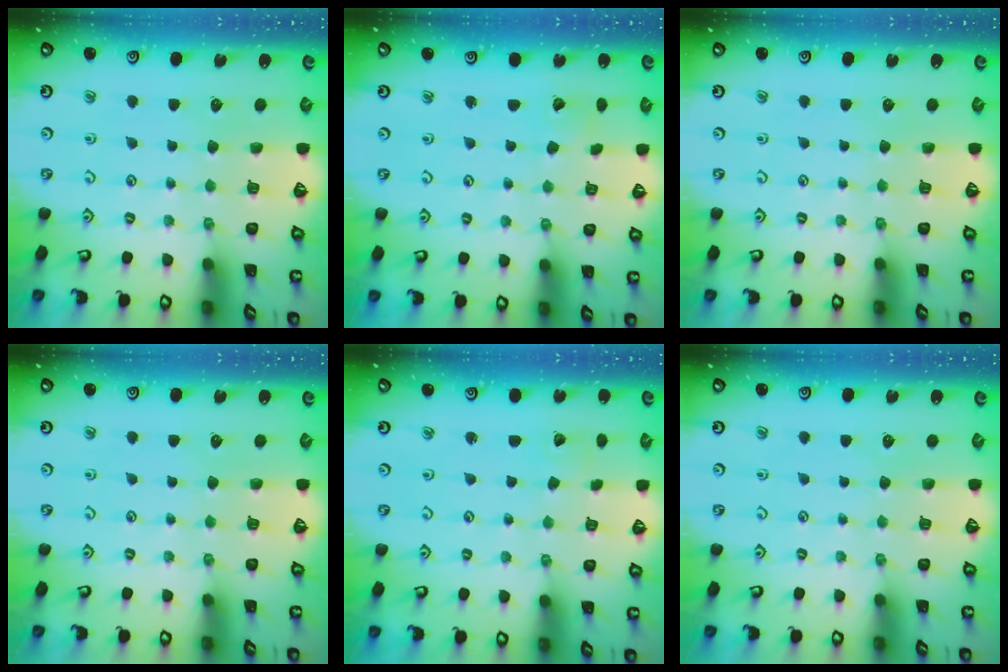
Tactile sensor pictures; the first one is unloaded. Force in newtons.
{"total": 1.4, "press": 1.4, "slide": 0.1}
{"total": 0.0}
{"total": 0.0}
{"total": 1.5, "press": 1.5, "slide": 0.0}
{"total": 0.0}